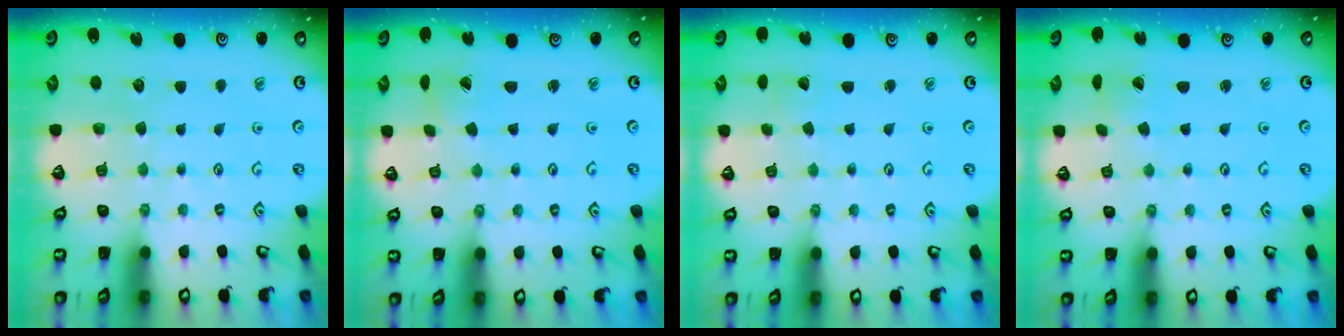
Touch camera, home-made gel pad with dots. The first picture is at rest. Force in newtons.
{"total": 1.4, "press": 1.4, "slide": 0.1}
{"total": 1.9, "press": 1.9, "slide": 0.3}
{"total": 0.0}